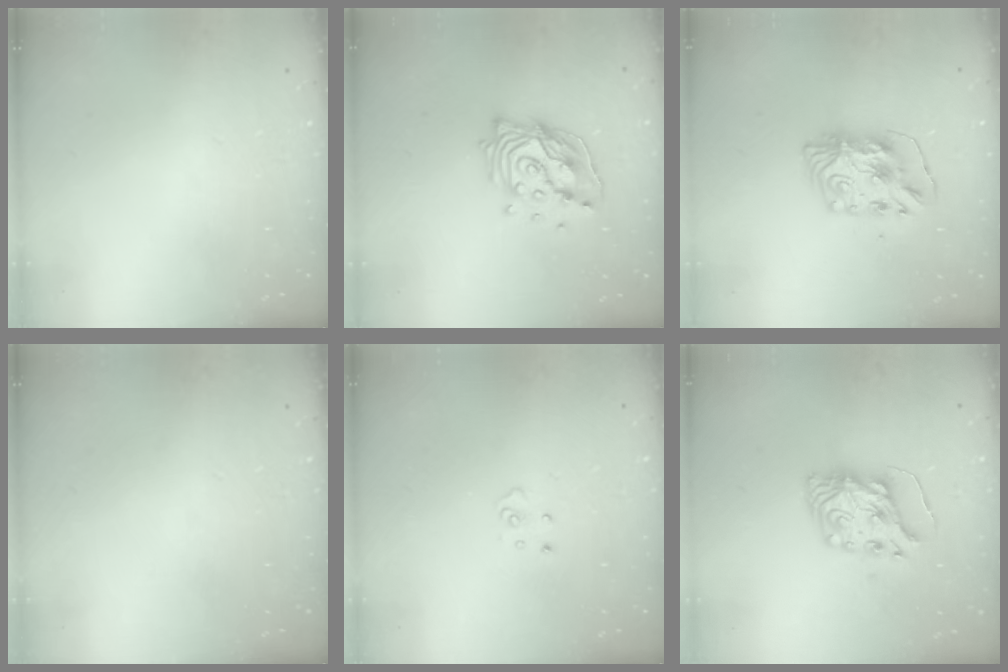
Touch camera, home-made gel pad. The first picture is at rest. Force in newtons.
{"total": 15.9, "press": 15.9, "slide": 1.5}
{"total": 9.0, "press": 8.9, "slide": 0.7}
{"total": 0.0}
{"total": 3.6, "press": 3.6, "slide": 0.3}
{"total": 8.4, "press": 8.3, "slide": 0.5}